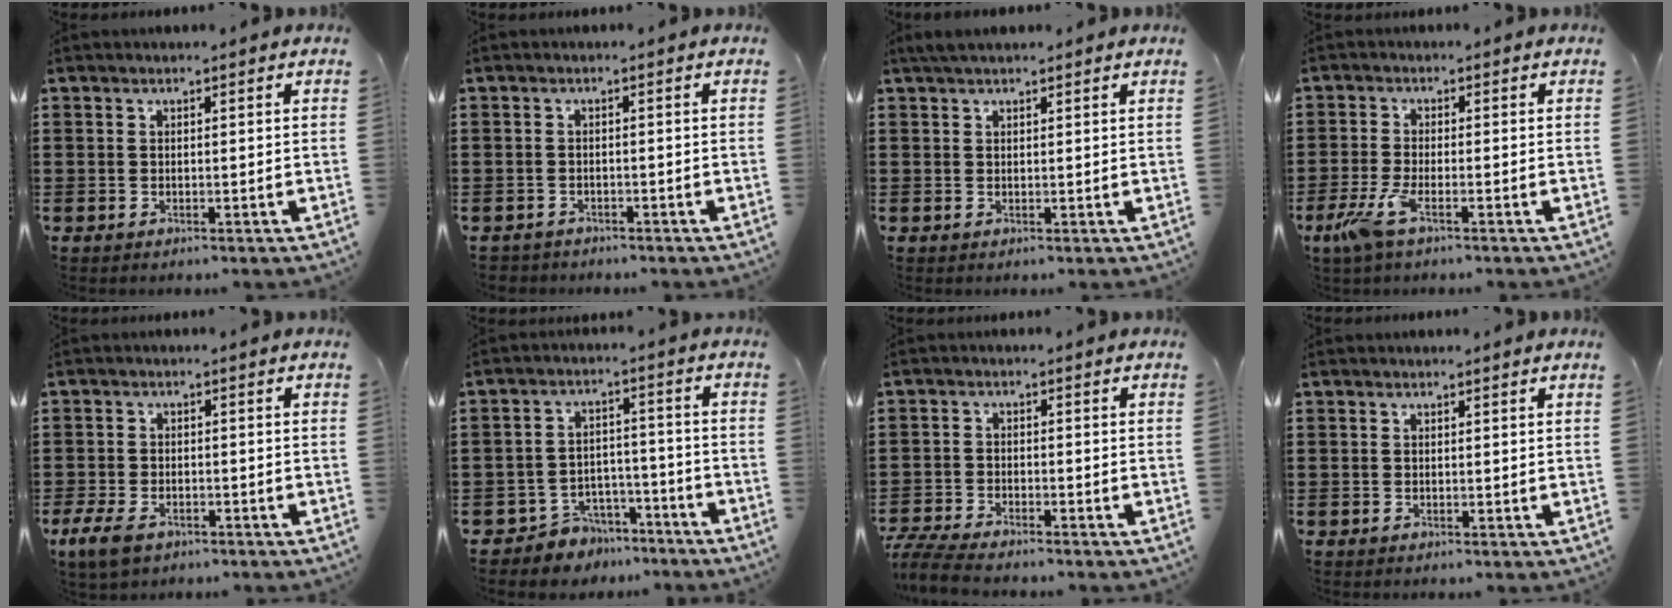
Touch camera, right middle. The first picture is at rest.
{"total": 1.3, "force": [-1.2, 0.4, -0.1], "torque": [-0.003, 0.000, -0.028]}
{"total": 1.8, "force": [1.5, 0.3, 0.9], "torque": [-0.020, 0.003, 0.027]}
{"total": 4.7, "force": [-2.3, 1.0, 4.0], "torque": [-0.101, -0.015, -0.048]}
{"total": 3.6, "force": [-2.2, 1.9, 2.1], "torque": [-0.059, 0.000, -0.049]}
{"total": 5.3, "force": [-5.0, 1.8, 0.2], "torque": [-0.017, 0.013, -0.104]}
{"total": 4.2, "force": [-4.0, 0.2, 1.3], "torque": [-0.050, -0.015, -0.087]}
{"total": 0.0}